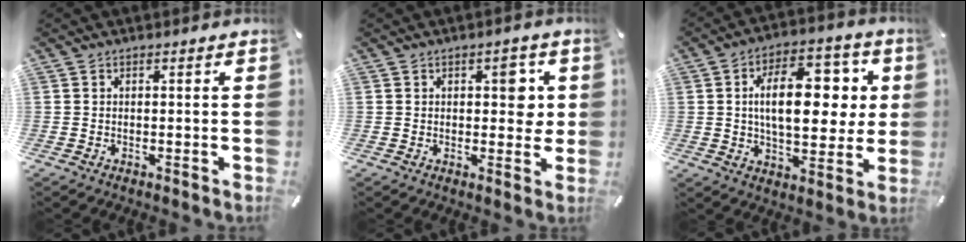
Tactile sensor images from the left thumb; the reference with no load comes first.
{"total": 6.1, "force": [1.3, 3.6, 4.7], "torque": [-0.037, -0.010, 0.008]}
{"total": 18.0, "force": [3.0, 10.0, 14.6], "torque": [-0.217, 0.006, 0.045]}